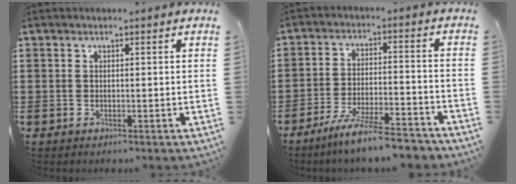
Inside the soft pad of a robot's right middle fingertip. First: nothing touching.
{"total": 7.9, "force": [-6.8, 0.1, 4.1], "torque": [-0.079, -0.006, -0.130]}